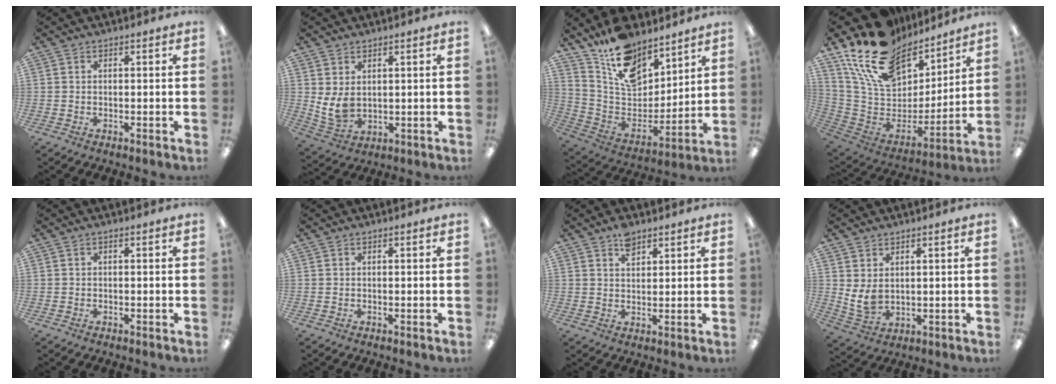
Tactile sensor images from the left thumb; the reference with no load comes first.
{"total": 6.2, "force": [1.9, 4.3, 4.0], "torque": [-0.088, -0.014, 0.038]}
{"total": 15.7, "force": [12.2, 8.0, 5.9], "torque": [-0.119, -0.083, 0.227]}
{"total": 21.4, "force": [14.6, 12.2, 9.6], "torque": [-0.182, -0.089, 0.275]}
{"total": 0.0}
{"total": 0.0}
{"total": 4.3, "force": [3.1, 2.1, 2.1], "torque": [-0.031, -0.011, 0.055]}
{"total": 5.3, "force": [2.2, 3.5, 3.4], "torque": [-0.078, -0.021, 0.040]}